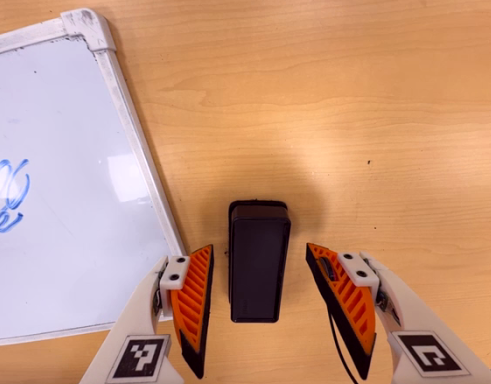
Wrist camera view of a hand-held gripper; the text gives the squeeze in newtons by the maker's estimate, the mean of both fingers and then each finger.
{"total": 0.0}